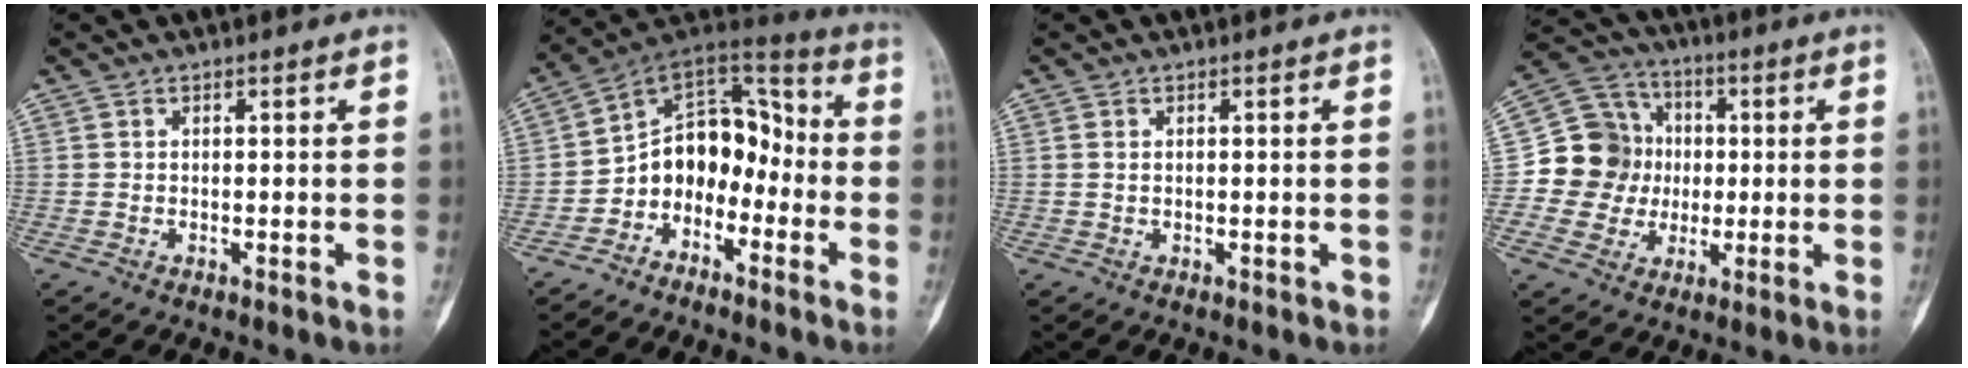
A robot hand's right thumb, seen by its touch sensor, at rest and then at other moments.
{"total": 12.8, "force": [-4.5, 9.5, 7.3], "torque": [-0.064, 0.095, -0.092]}
{"total": 0.8, "force": [0.0, 0.6, 0.4], "torque": [-0.007, 0.000, 0.001]}
{"total": 13.1, "force": [-0.2, 12.3, 4.4], "torque": [-0.036, 0.026, -0.005]}